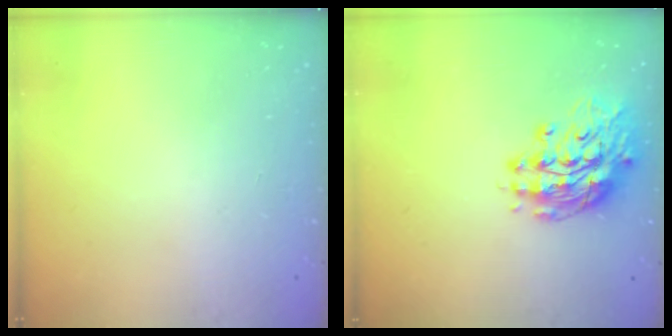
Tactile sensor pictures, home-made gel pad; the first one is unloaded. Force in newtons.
{"total": 14.0, "press": 14.0, "slide": 1.3}